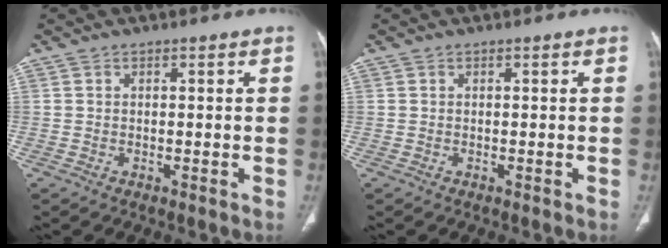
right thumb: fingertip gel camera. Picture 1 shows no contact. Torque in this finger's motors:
{"motor_torque": [0.02, -0.01, 0.02, -0.01, 0.00]}